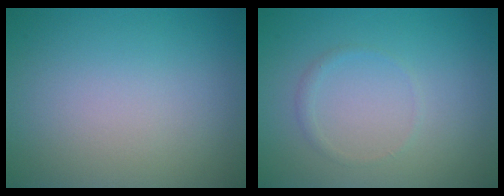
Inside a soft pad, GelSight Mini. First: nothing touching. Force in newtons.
{"total": 0.7, "press": 0.7, "slide": 0.0}